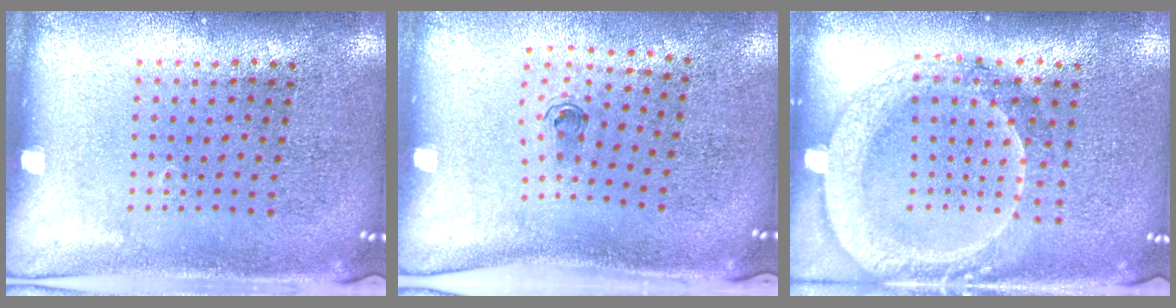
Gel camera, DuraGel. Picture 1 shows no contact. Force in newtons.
{"total": 0.6, "press": 0.3, "slide": 0.5}
{"total": 2.0, "press": 1.9, "slide": 0.8}